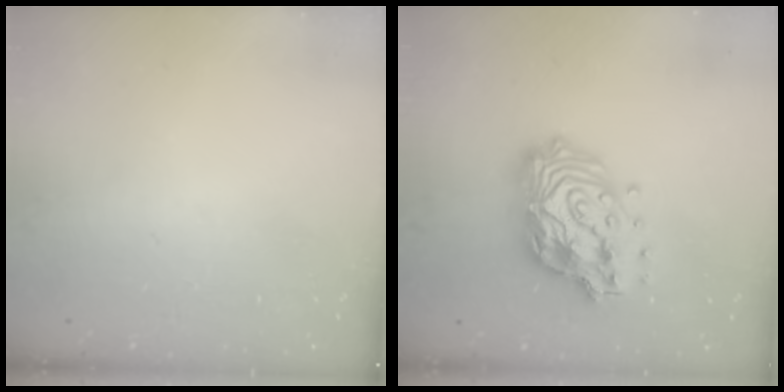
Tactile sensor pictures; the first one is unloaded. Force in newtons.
{"total": 18.7, "press": 18.6, "slide": 1.5}